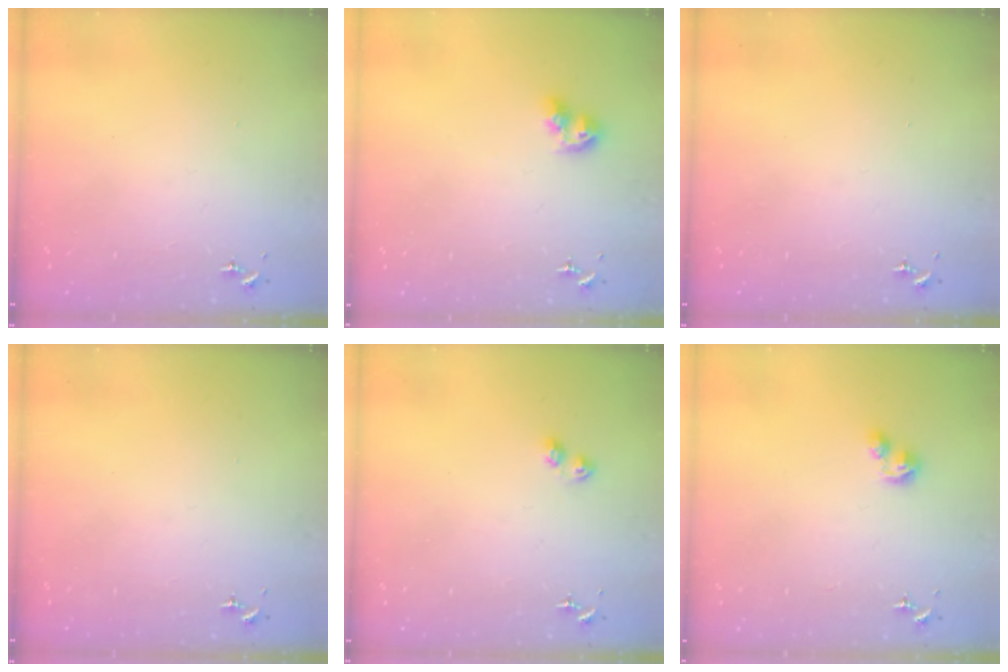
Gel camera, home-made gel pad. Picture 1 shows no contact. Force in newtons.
{"total": 8.7, "press": 8.6, "slide": 0.9}
{"total": 0.0}
{"total": 0.0}
{"total": 4.2, "press": 4.2, "slide": 0.4}
{"total": 4.0, "press": 4.0, "slide": 0.5}